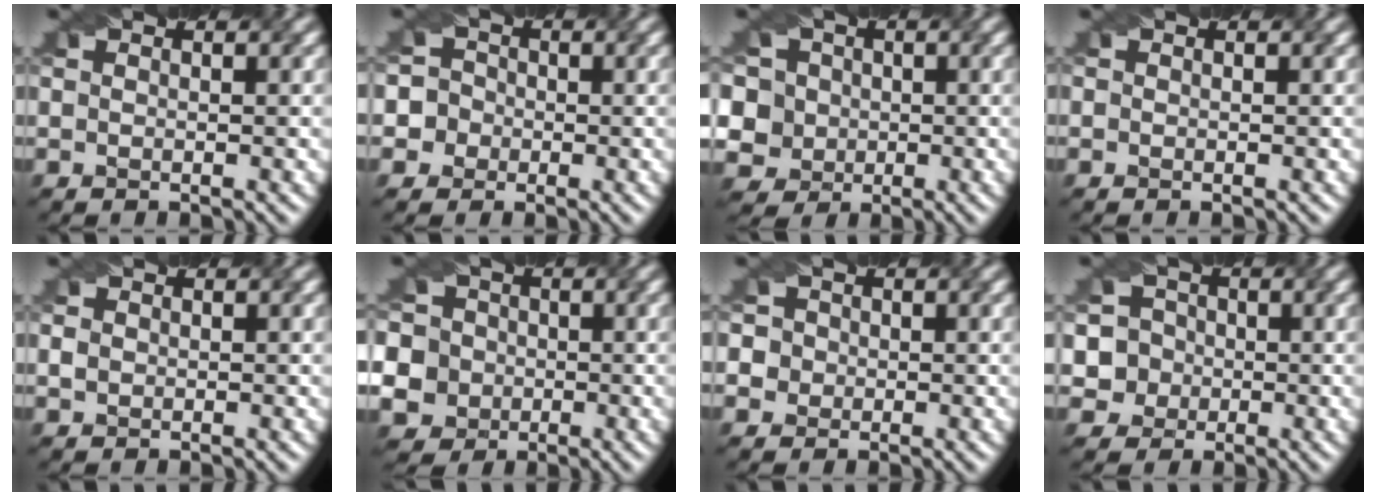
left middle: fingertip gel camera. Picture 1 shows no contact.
{"total": 5.0, "force": [-1.6, 4.7, 0.8], "torque": [-0.010, 0.022, -0.049]}
{"total": 7.7, "force": [1.4, 6.7, 3.5], "torque": [-0.061, 0.024, -0.008]}
{"total": 0.0}
{"total": 0.6, "force": [-0.5, 0.4, 0.1], "torque": [-0.005, 0.000, -0.004]}
{"total": 11.2, "force": [-2.8, 10.4, 3.1], "torque": [-0.095, 0.001, -0.063]}
{"total": 5.2, "force": [0.5, 4.9, 1.6], "torque": [-0.034, 0.035, -0.014]}
{"total": 4.9, "force": [-0.9, 4.7, 0.7], "torque": [-0.008, 0.026, -0.032]}